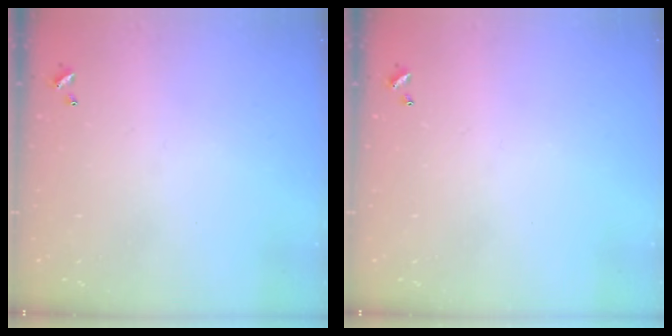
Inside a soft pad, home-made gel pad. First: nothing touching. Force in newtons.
{"total": 0.0}